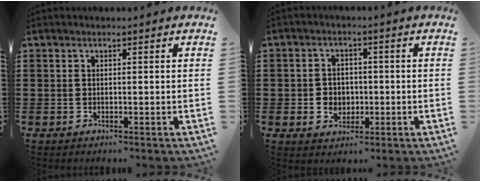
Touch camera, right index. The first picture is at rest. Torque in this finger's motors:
{"motor_torque": [1.09, 1.05, 0.11, 0.03]}